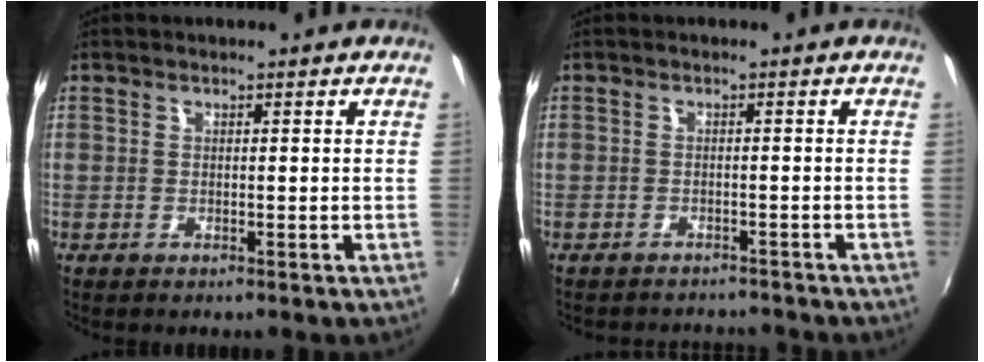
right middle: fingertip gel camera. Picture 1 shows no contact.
{"total": 4.2, "force": [-4.1, 0.9, 0.5], "torque": [-0.014, 0.000, -0.055]}